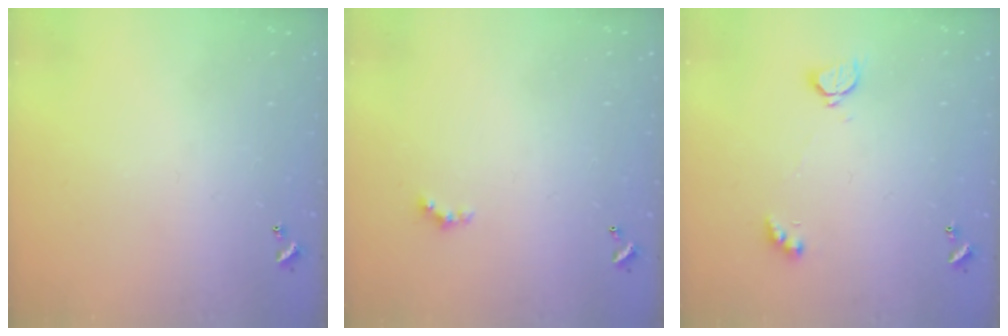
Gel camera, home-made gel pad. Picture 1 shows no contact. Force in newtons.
{"total": 1.6, "press": 1.6, "slide": 0.4}
{"total": 2.2, "press": 2.2, "slide": 0.2}